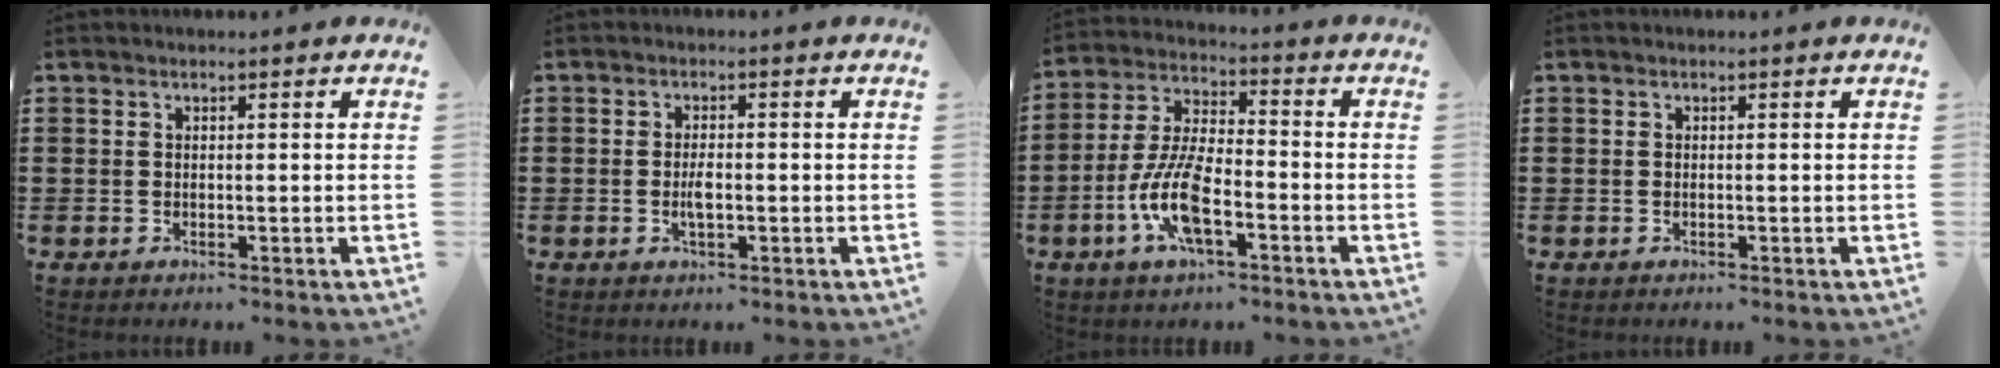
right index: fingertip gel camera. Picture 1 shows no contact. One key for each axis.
{"total": 2.6, "fx": -0.6, "fy": 0.9, "fz": 2.4, "tx": -0.046, "ty": 0.001, "tz": -0.010}
{"total": 10.0, "fx": -3.8, "fy": 3.8, "fz": 8.4, "tx": -0.192, "ty": -0.005, "tz": -0.074}
{"total": 0.0}